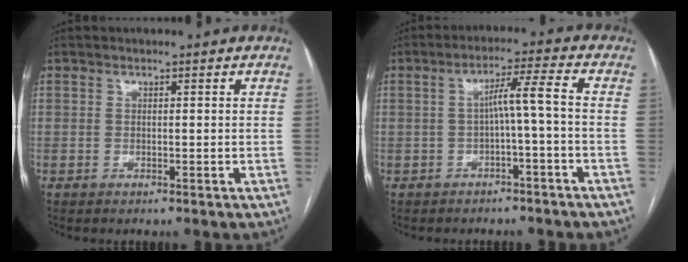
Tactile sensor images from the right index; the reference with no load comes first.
{"total": 5.1, "force": [-1.1, -0.5, 4.9], "torque": [-0.081, 0.023, -0.015]}